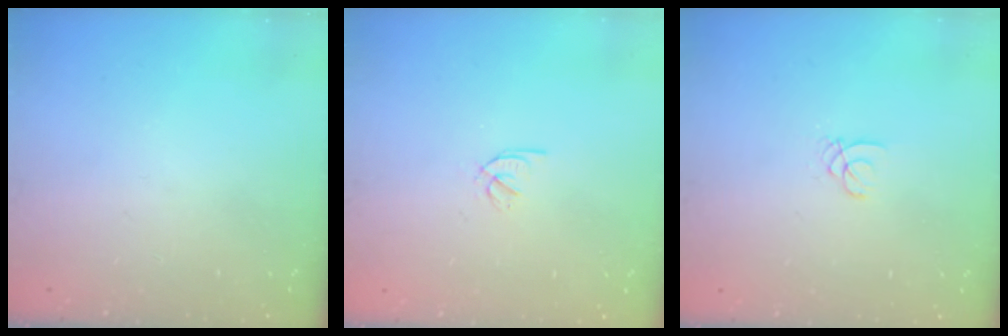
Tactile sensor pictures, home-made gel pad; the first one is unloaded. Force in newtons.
{"total": 1.6, "press": 1.6, "slide": 0.3}
{"total": 1.4, "press": 1.4, "slide": 0.1}